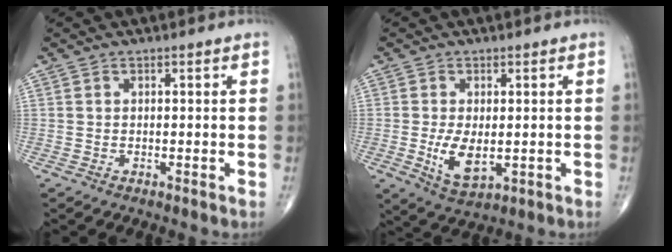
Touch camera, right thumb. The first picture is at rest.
{"total": 6.4, "force": [-0.8, 3.2, 5.5], "torque": [-0.103, -0.016, -0.003]}